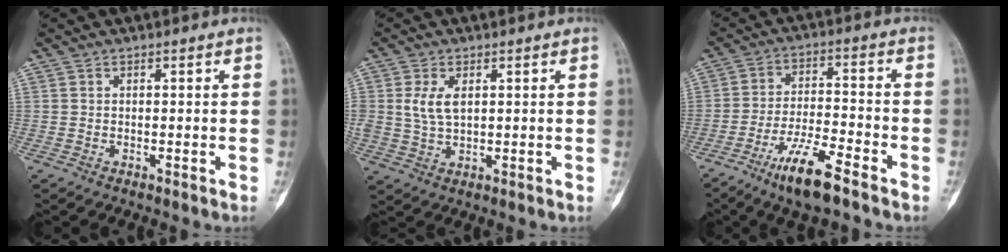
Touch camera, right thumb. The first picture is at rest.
{"total": 4.8, "force": [1.2, 2.5, 3.9], "torque": [-0.082, -0.002, 0.028]}
{"total": 10.7, "force": [-7.0, 2.4, 7.7], "torque": [-0.147, 0.034, -0.125]}